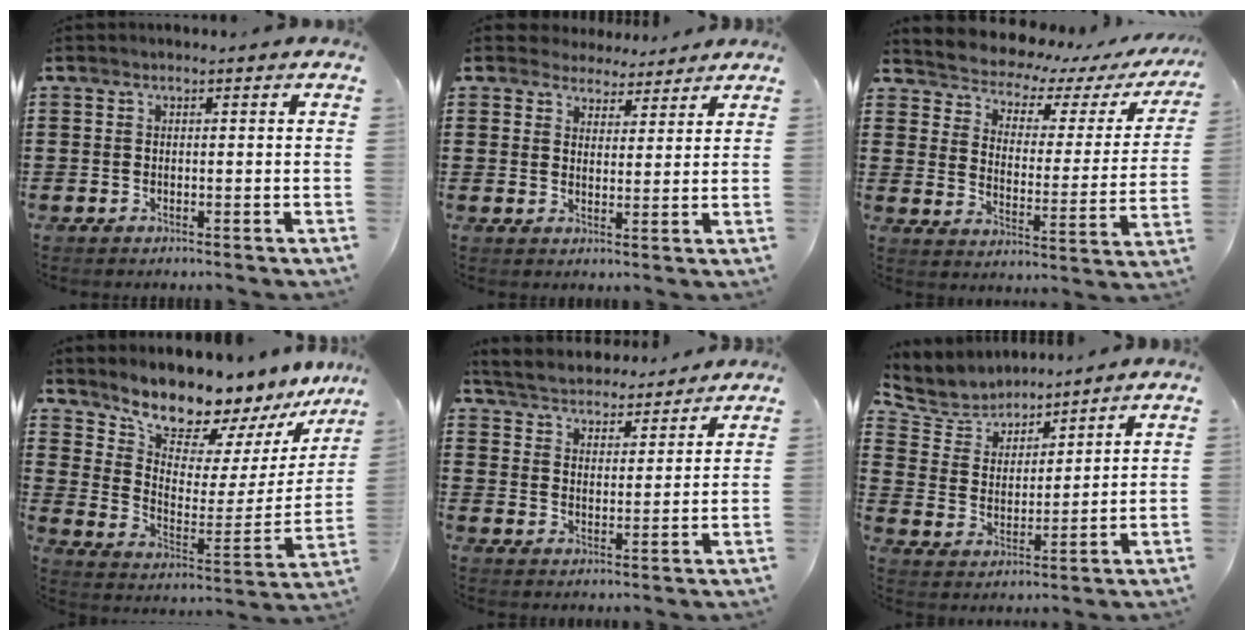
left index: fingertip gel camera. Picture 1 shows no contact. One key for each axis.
{"total": 3.6, "fx": 3.4, "fy": 1.3, "fz": -0.1, "tx": -0.013, "ty": -0.005, "tz": 0.064}
{"total": 3.7, "fx": 3.4, "fy": 1.1, "fz": 0.8, "tx": -0.042, "ty": -0.034, "tz": 0.050}
{"total": 9.7, "fx": 9.5, "fy": 1.4, "fz": 1.3, "tx": -0.057, "ty": -0.096, "tz": 0.163}
{"total": 4.4, "fx": 4.4, "fy": 0.4, "fz": 0.0, "tx": -0.025, "ty": -0.029, "tz": 0.074}
{"total": 5.7, "fx": 5.3, "fy": 2.1, "fz": 0.2, "tx": -0.042, "ty": -0.030, "tz": 0.092}